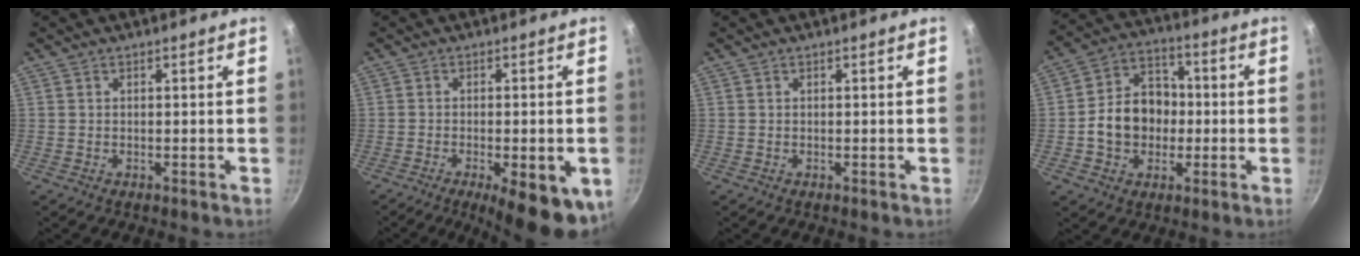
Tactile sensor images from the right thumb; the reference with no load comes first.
{"total": 13.0, "force": [-5.1, 4.3, 11.2], "torque": [-0.128, 0.006, -0.066]}
{"total": 0.0}
{"total": 12.7, "force": [-1.4, 10.2, 7.4], "torque": [-0.088, 0.030, -0.033]}